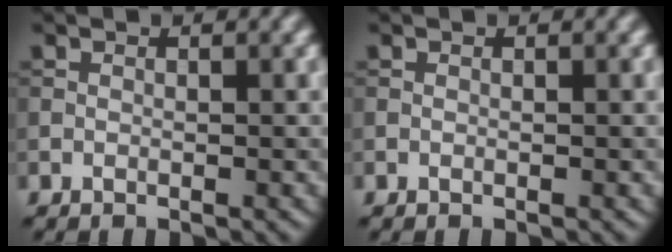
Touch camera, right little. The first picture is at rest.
{"total": 0.0}